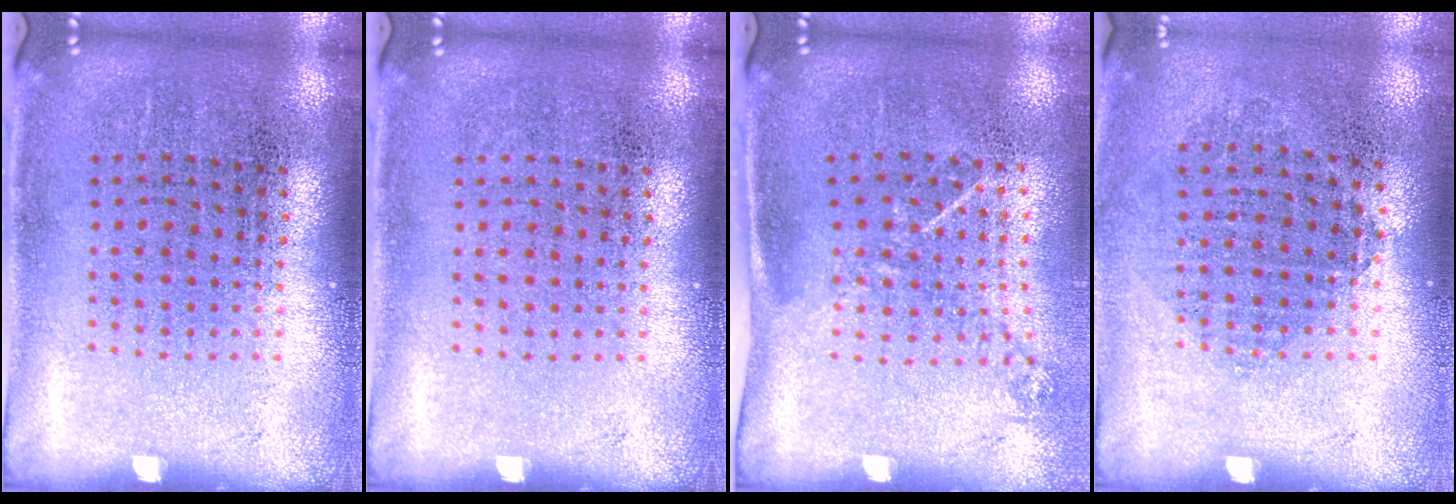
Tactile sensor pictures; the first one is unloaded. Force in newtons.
{"total": 0.0}
{"total": 1.2, "press": 0.8, "slide": 0.8}
{"total": 0.8, "press": 0.8, "slide": 0.3}